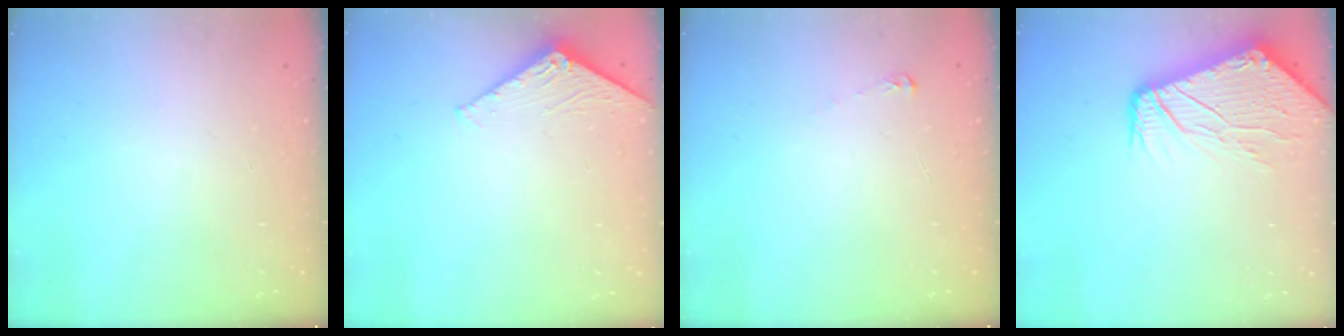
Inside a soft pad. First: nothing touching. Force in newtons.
{"total": 2.4, "press": 2.4, "slide": 0.2}
{"total": 3.5, "press": 3.5, "slide": 0.3}
{"total": 12.9, "press": 12.8, "slide": 1.7}